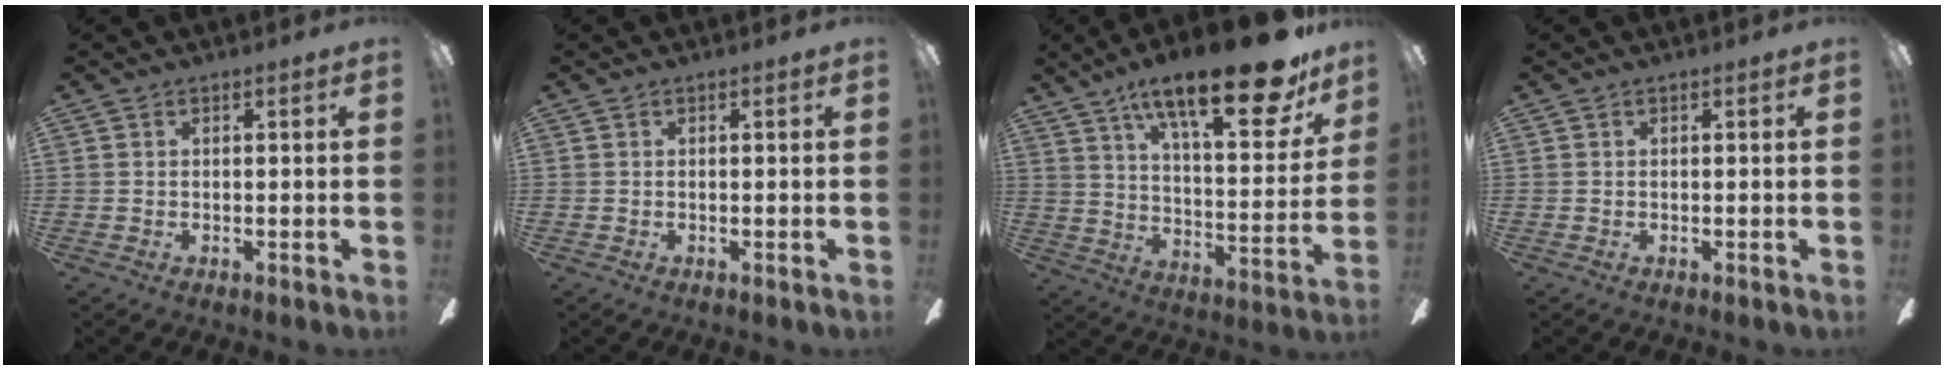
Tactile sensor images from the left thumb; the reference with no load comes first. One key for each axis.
{"total": 0.0}
{"total": 24.9, "fx": 16.5, "fy": 7.6, "fz": 17.0, "tx": -0.256, "ty": -0.102, "tz": 0.265}
{"total": 0.0}